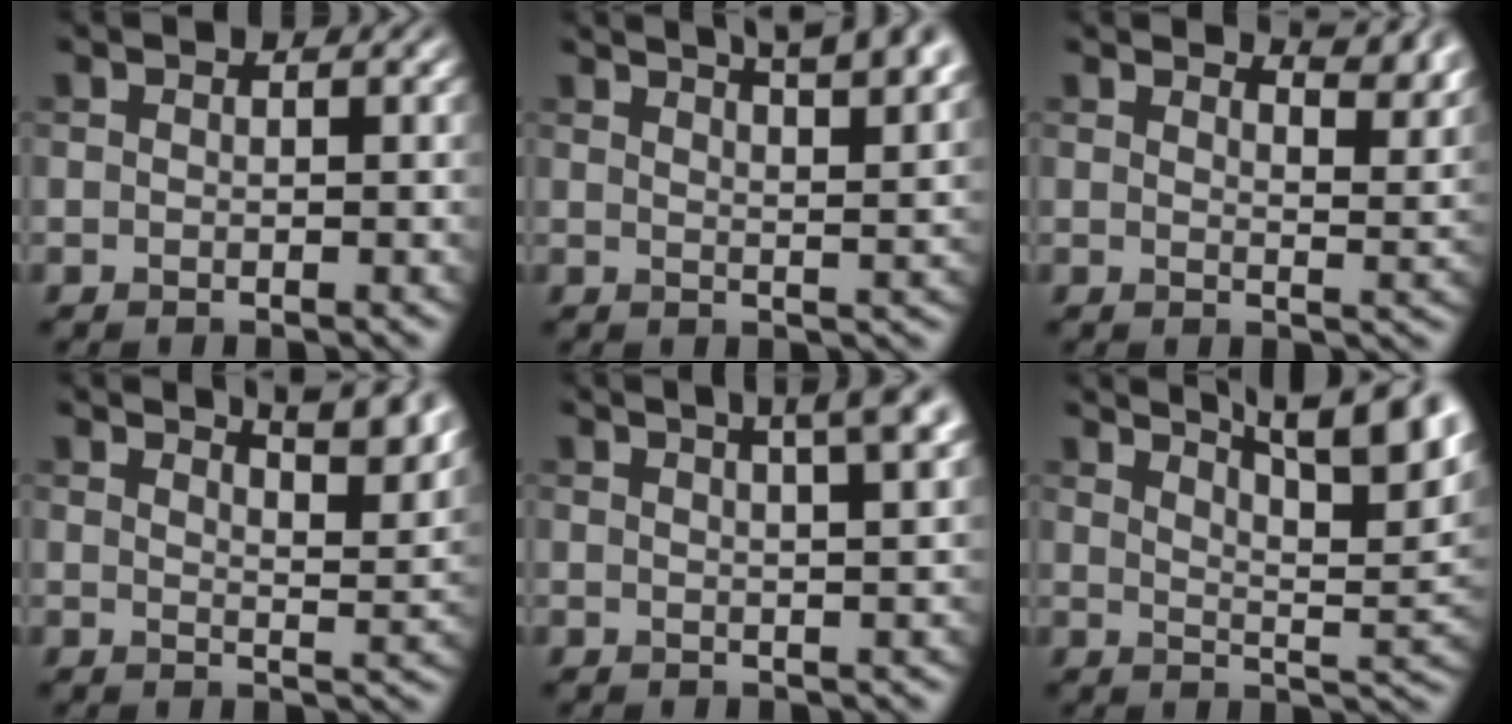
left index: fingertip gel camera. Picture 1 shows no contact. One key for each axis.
{"total": 9.3, "fx": 6.4, "fy": 3.0, "fz": 6.1, "tx": -0.037, "ty": 0.039, "tz": 0.051}
{"total": 5.2, "fx": 4.4, "fy": 1.3, "fz": 2.4, "tx": -0.022, "ty": 0.003, "tz": 0.048}
{"total": 7.2, "fx": 5.5, "fy": 2.1, "fz": 4.2, "tx": -0.024, "ty": 0.019, "tz": 0.045}
{"total": 6.1, "fx": 3.6, "fy": 1.9, "fz": 4.5, "tx": -0.031, "ty": 0.031, "tz": 0.020}
{"total": 12.7, "fx": 8.8, "fy": 3.7, "fz": 8.5, "tx": -0.075, "ty": 0.031, "tz": 0.091}